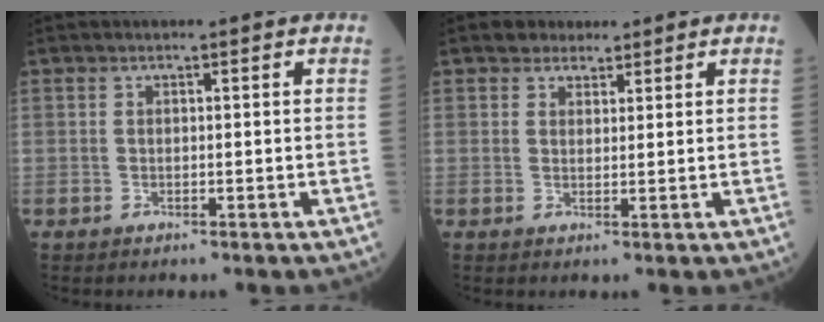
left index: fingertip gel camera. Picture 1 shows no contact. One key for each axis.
{"total": 2.6, "fx": 2.0, "fy": 1.6, "fz": 0.3, "tx": -0.005, "ty": 0.010, "tz": 0.030}